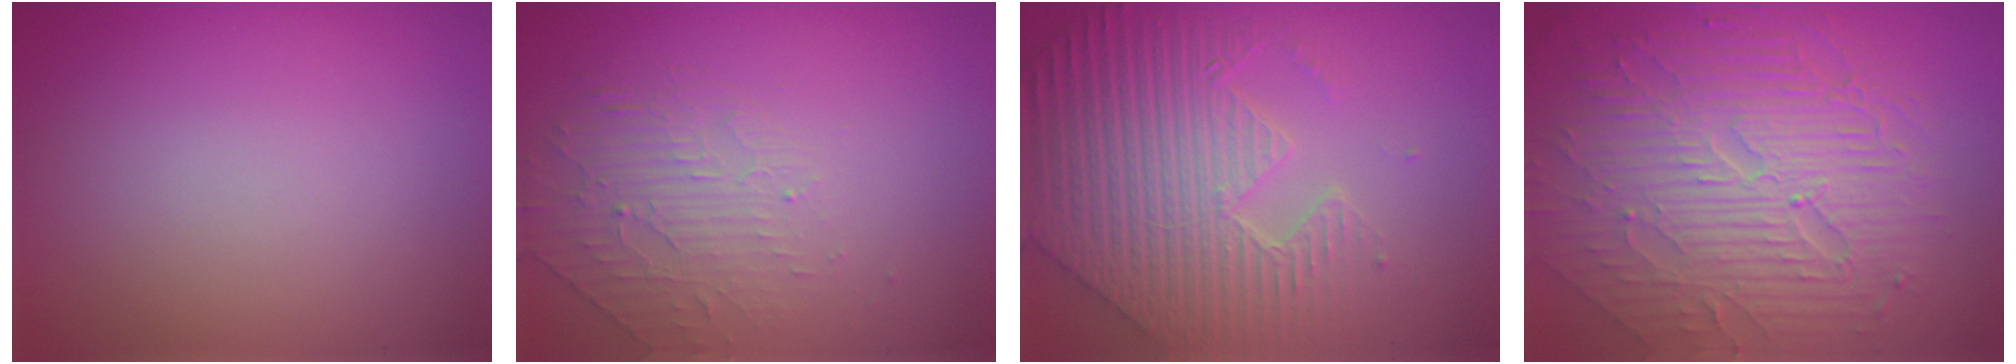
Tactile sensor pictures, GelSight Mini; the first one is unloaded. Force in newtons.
{"total": 2.1, "press": 1.2, "slide": 1.7}
{"total": 8.8, "press": 6.3, "slide": 6.1}
{"total": 9.8, "press": 6.5, "slide": 7.4}